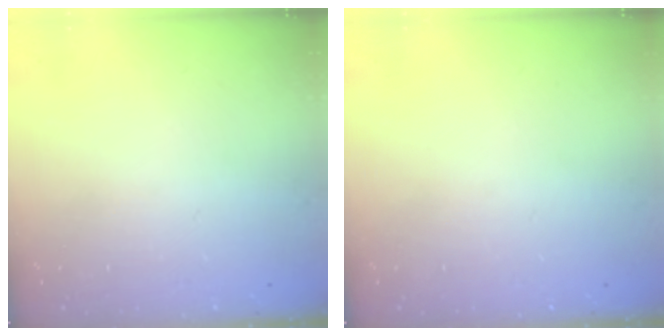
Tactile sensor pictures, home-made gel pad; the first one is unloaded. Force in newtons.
{"total": 0.0}